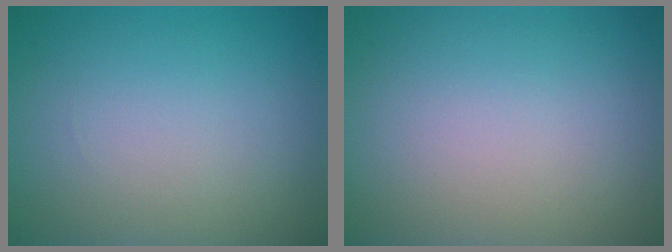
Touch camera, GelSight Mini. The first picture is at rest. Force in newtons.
{"total": 0.0}